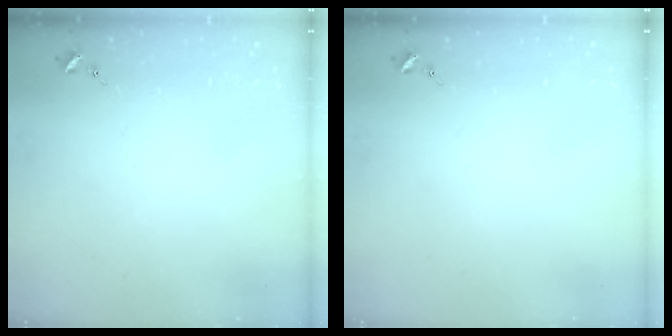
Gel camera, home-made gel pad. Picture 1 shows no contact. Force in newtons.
{"total": 0.0}